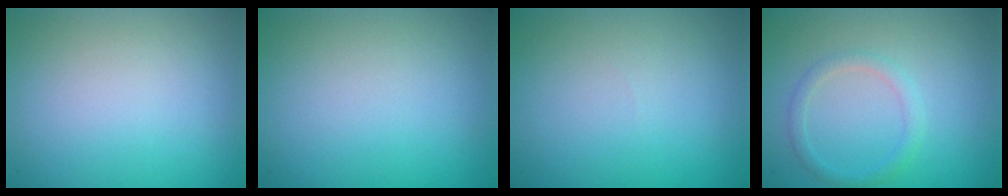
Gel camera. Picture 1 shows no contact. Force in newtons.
{"total": 0.0}
{"total": 0.0}
{"total": 1.6, "press": 1.6, "slide": 0.1}